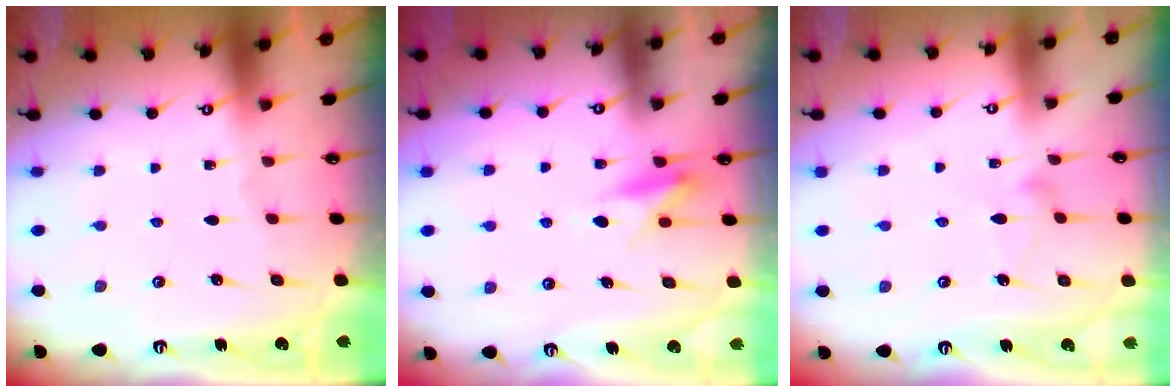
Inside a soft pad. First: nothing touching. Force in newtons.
{"total": 8.7, "press": 8.6, "slide": 0.4}
{"total": 7.9, "press": 7.9, "slide": 0.5}